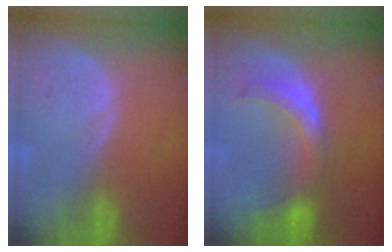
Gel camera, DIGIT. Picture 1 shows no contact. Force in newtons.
{"total": 6.6, "press": 6.6, "slide": 0.6}